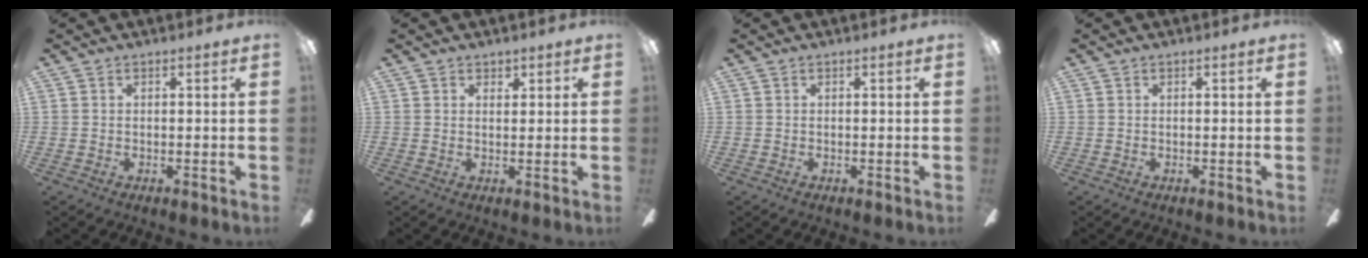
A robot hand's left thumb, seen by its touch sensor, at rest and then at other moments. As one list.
[{"total": 1.9, "force": [1.5, 1.1, 0.1], "torque": [0.012, -0.005, 0.027]}, {"total": 0.0}, {"total": 0.0}]